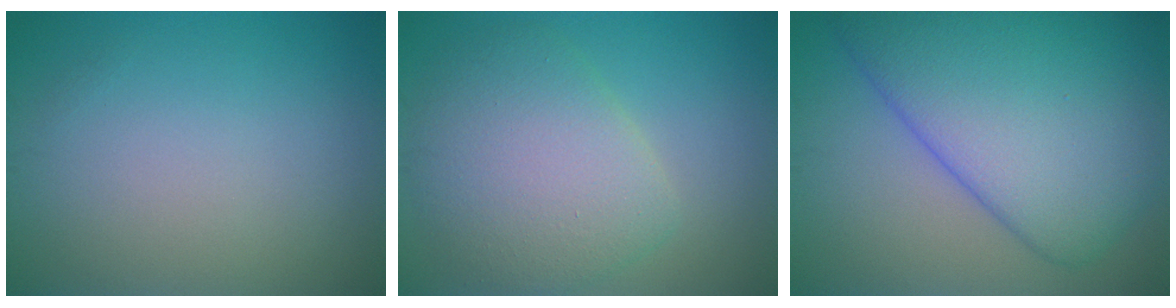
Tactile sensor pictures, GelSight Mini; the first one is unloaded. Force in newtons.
{"total": 6.6, "press": 6.6, "slide": 0.2}
{"total": 12.0, "press": 12.0, "slide": 0.5}